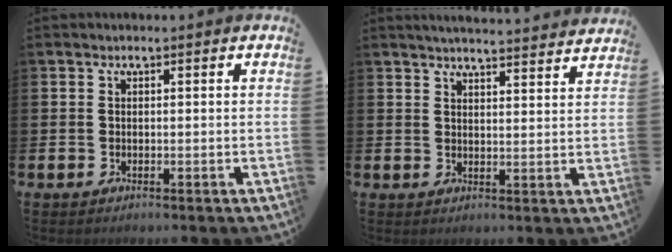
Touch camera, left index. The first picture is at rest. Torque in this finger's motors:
{"motor_torque": [0.83, -1.09, 0.17, 0.03]}